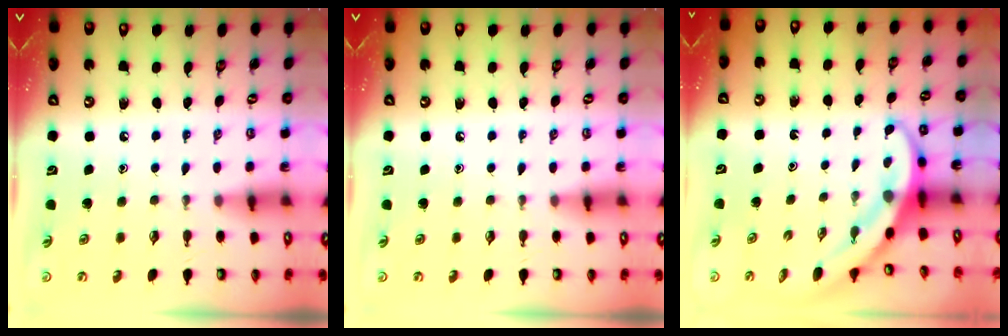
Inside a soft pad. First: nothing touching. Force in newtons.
{"total": 0.0}
{"total": 4.0, "press": 3.9, "slide": 0.6}